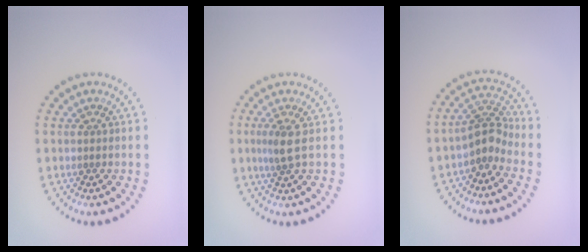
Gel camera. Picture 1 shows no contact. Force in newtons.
{"total": 1.9, "press": 1.5, "slide": 1.1}
{"total": 2.9, "press": 2.1, "slide": 1.9}